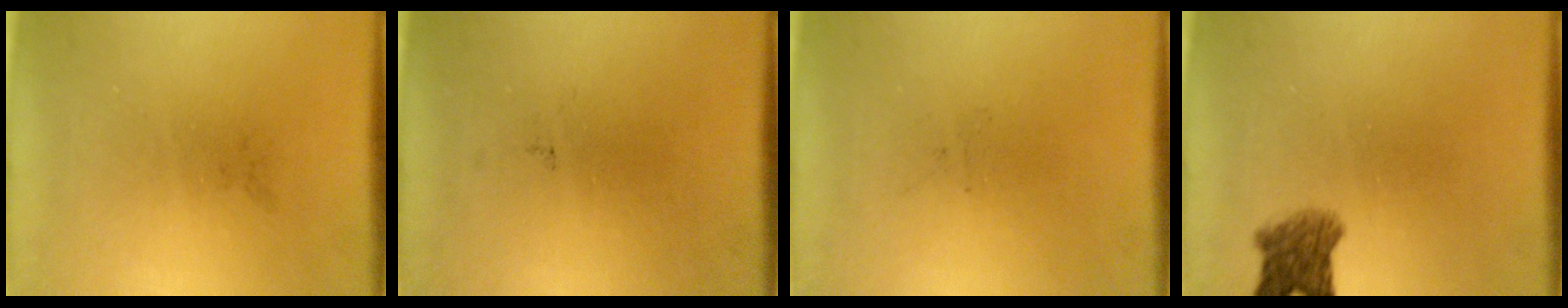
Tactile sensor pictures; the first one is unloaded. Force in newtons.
{"total": 0.0}
{"total": 0.0}
{"total": 4.3}